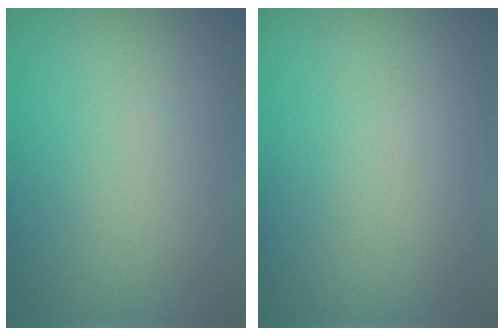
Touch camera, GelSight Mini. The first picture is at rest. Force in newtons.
{"total": 0.0}